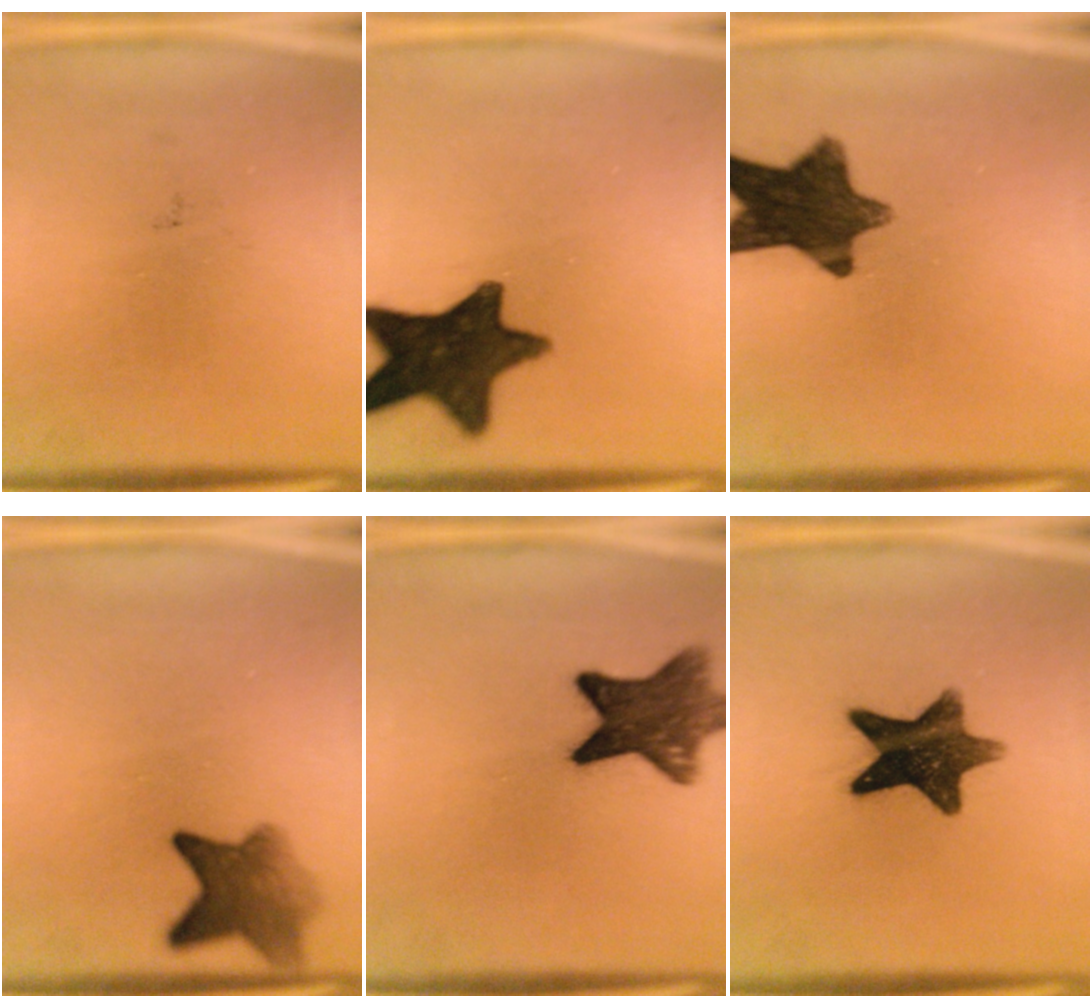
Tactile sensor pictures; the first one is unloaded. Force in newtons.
{"total": 14.3}
{"total": 12.1}
{"total": 6.2}
{"total": 10.4}
{"total": 12.2}